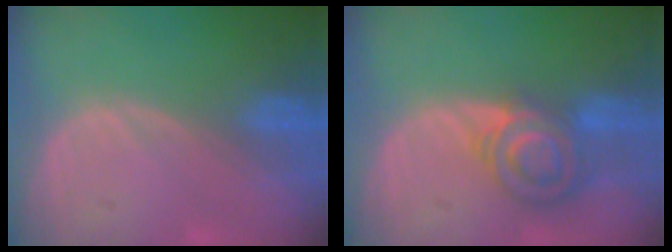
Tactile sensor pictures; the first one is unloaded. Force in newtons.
{"total": 7.0, "press": 6.4, "slide": 2.8}